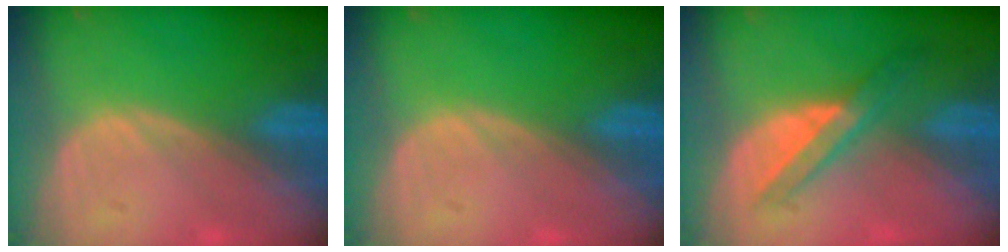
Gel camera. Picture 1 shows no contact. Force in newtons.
{"total": 0.0}
{"total": 5.9, "press": 5.3, "slide": 2.6}